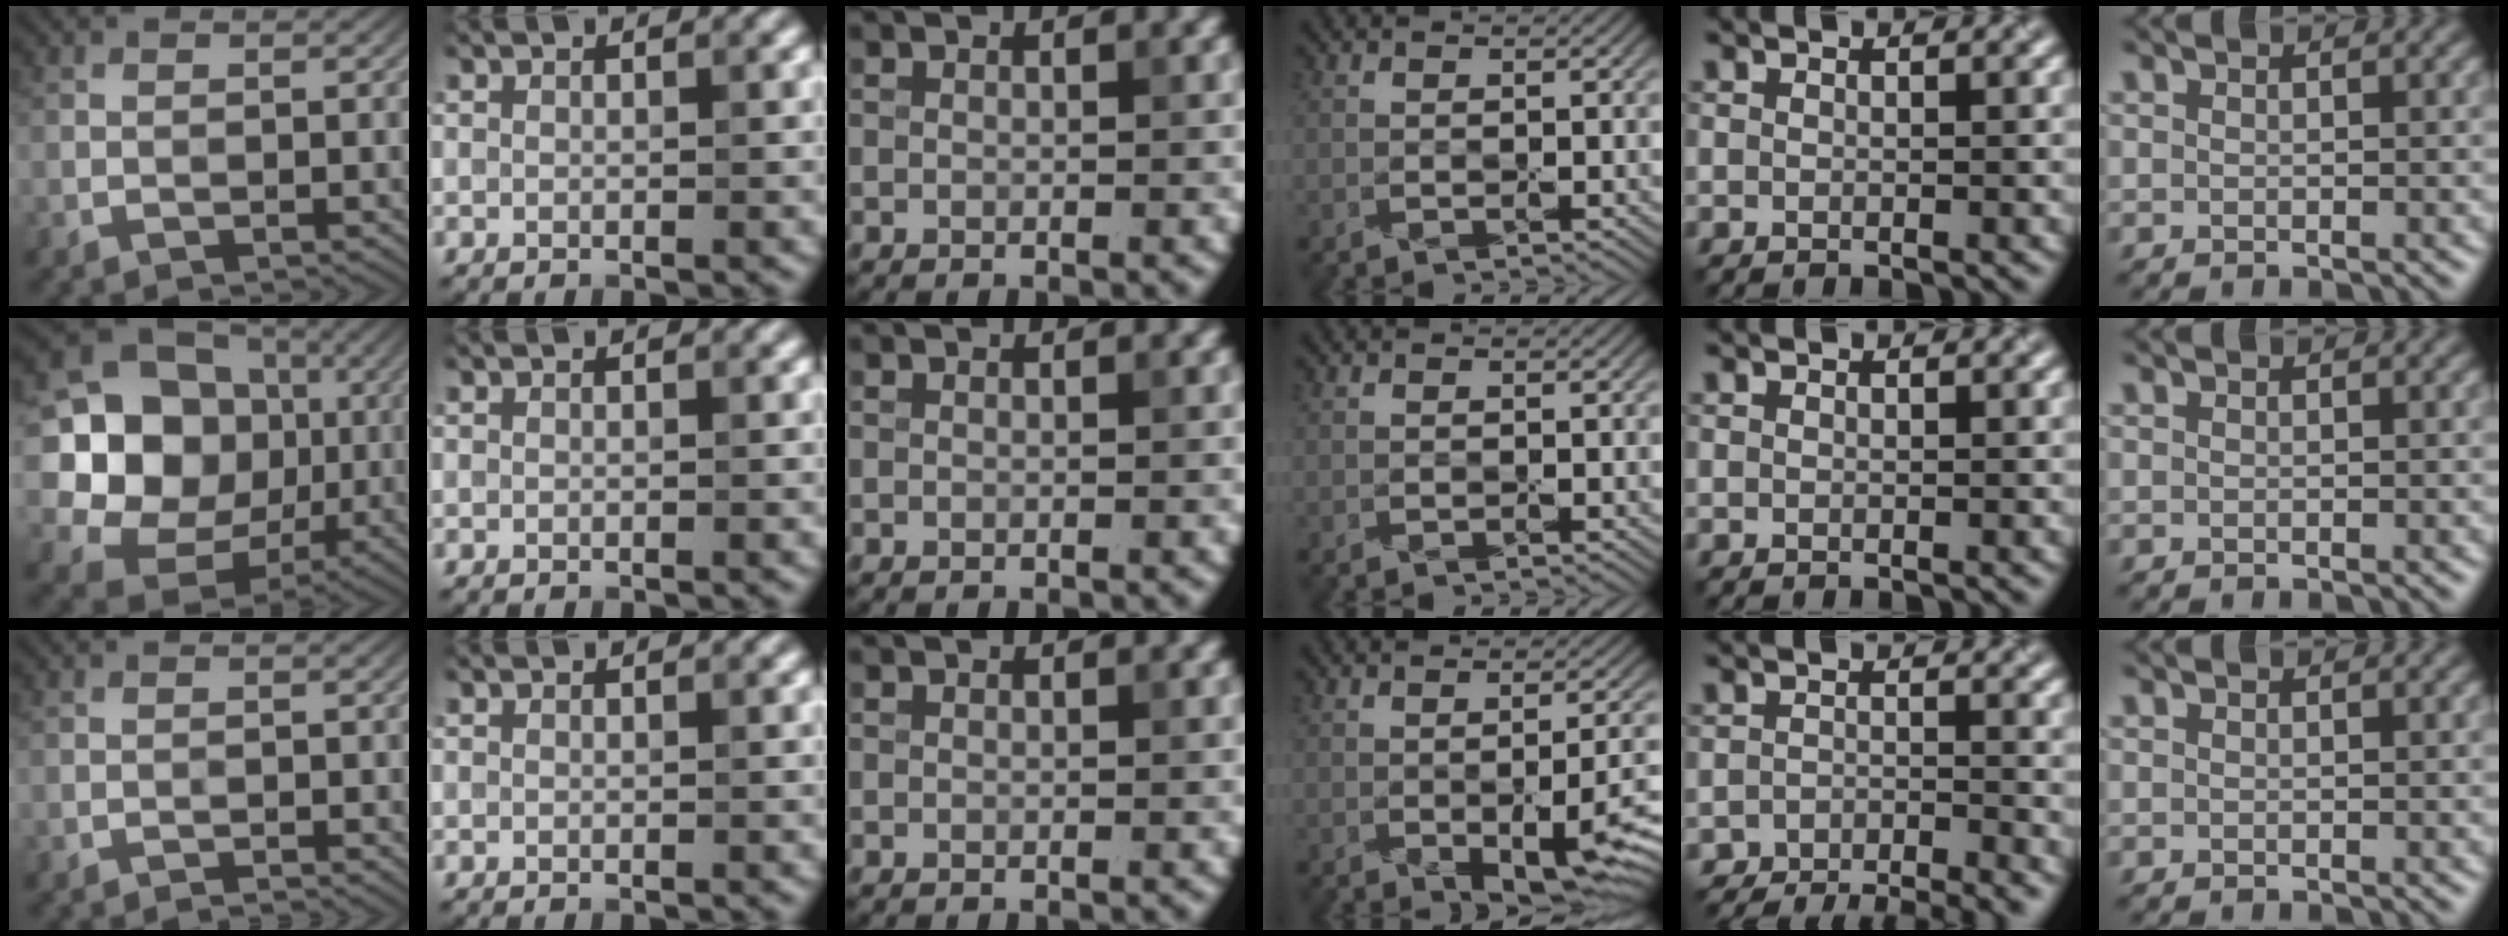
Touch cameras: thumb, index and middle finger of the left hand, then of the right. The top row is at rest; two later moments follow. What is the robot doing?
{"motion": "peel", "object": "plastic wrap"}